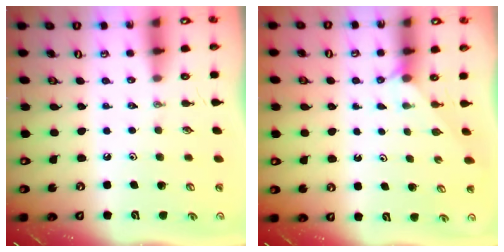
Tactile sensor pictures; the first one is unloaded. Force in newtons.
{"total": 2.5, "press": 2.5, "slide": 0.2}